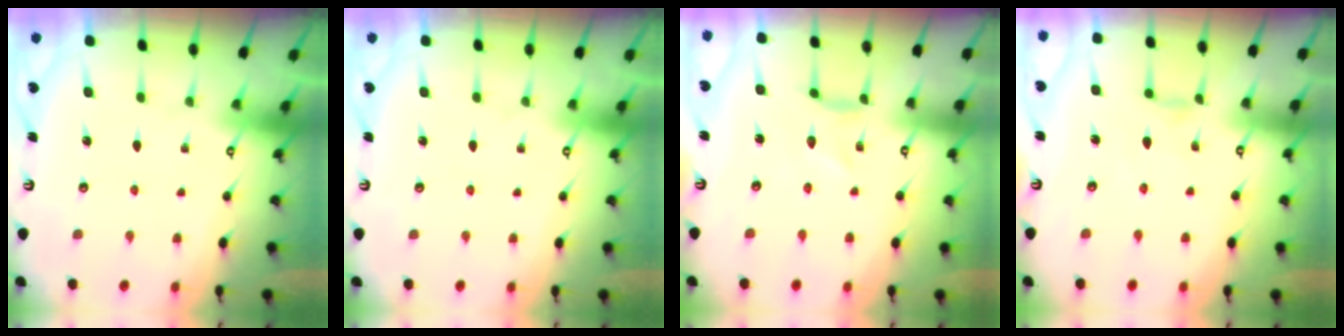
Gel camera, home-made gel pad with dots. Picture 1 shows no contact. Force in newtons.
{"total": 0.0}
{"total": 0.0}
{"total": 2.3, "press": 2.2, "slide": 0.4}